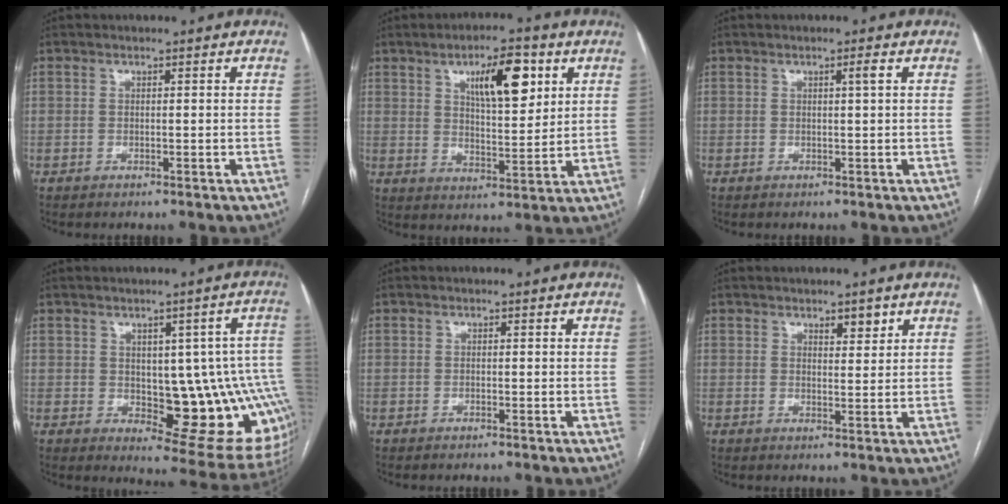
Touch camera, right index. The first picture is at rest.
{"total": 10.2, "force": [4.6, 2.9, 8.6], "torque": [-0.139, 0.006, 0.078]}
{"total": 1.0, "force": [0.3, -0.3, 0.9], "torque": [-0.015, 0.002, 0.006]}
{"total": 15.7, "force": [-1.3, 5.5, 14.6], "torque": [-0.120, 0.016, 0.006]}
{"total": 0.0}
{"total": 2.4, "force": [1.6, 0.8, 1.6], "torque": [-0.023, -0.003, 0.027]}